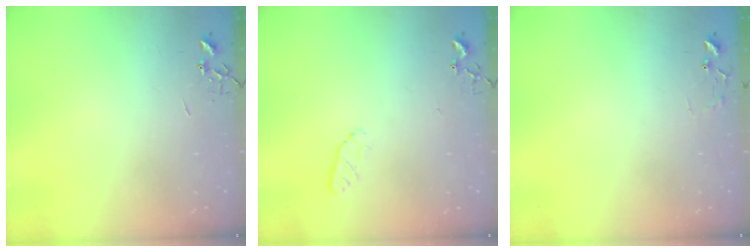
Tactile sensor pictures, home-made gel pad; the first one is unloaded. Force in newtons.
{"total": 4.3, "press": 4.3, "slide": 0.5}
{"total": 6.7, "press": 6.7, "slide": 0.5}